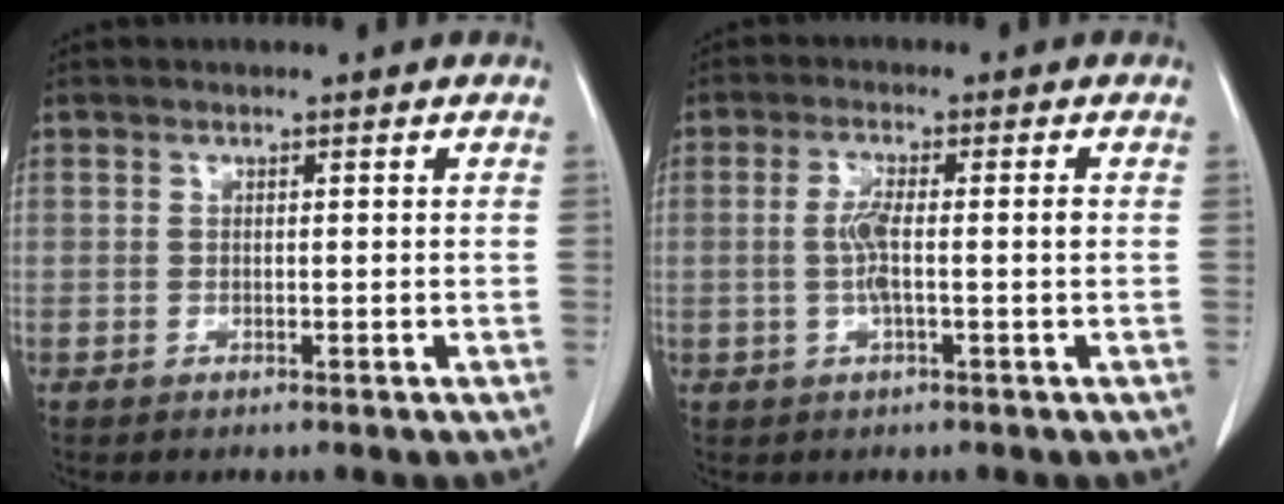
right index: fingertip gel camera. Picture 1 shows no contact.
{"total": 4.2, "force": [-0.4, 0.2, 4.2], "torque": [-0.088, 0.002, -0.008]}